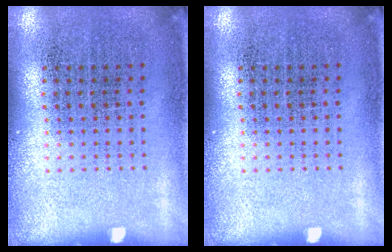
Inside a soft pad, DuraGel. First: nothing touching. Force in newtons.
{"total": 0.0}